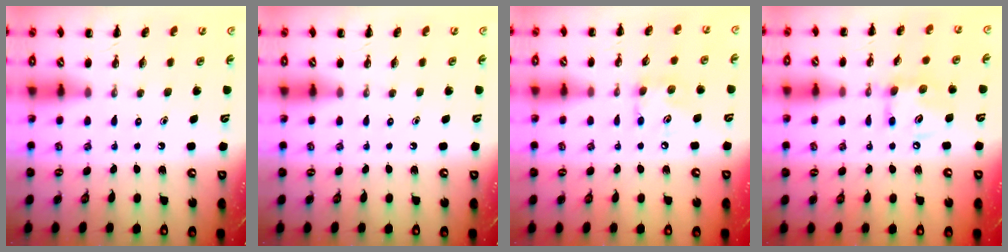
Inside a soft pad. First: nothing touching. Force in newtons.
{"total": 0.0}
{"total": 6.7, "press": 6.7, "slide": 0.5}
{"total": 9.9, "press": 9.8, "slide": 1.0}